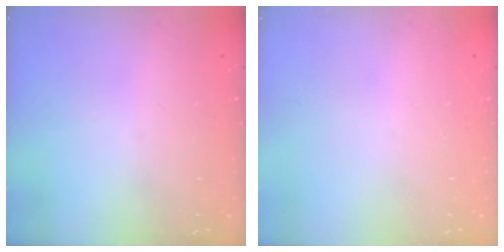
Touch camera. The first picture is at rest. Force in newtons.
{"total": 0.0}